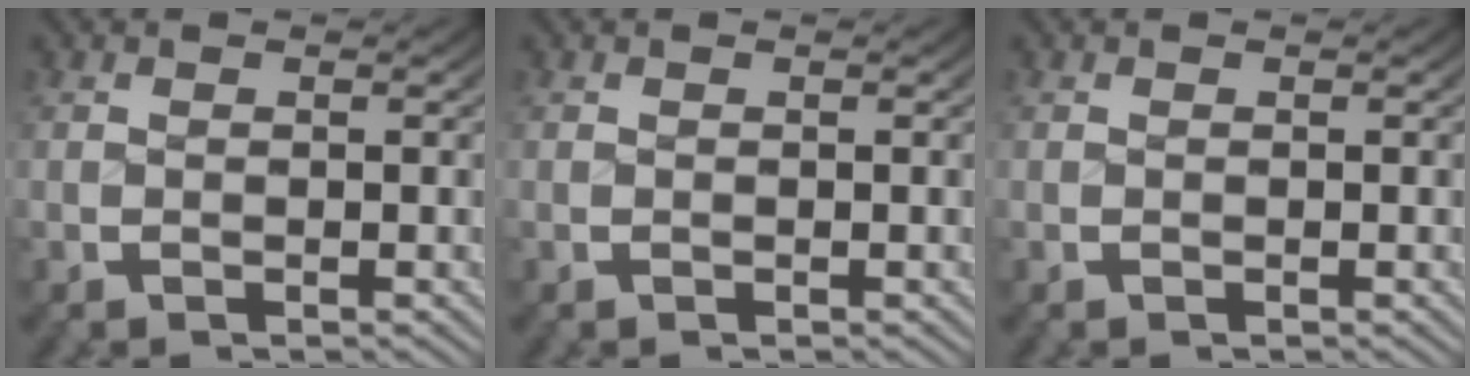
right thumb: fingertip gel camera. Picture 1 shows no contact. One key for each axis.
{"total": 0.0}
{"total": 0.0}